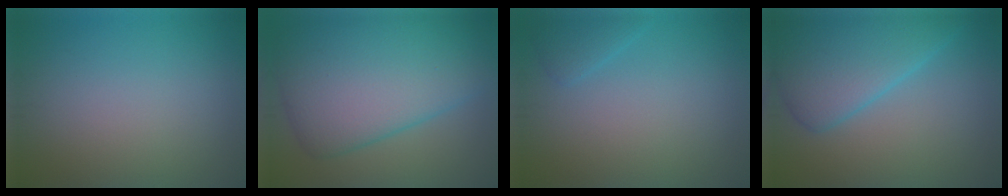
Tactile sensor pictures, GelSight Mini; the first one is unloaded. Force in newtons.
{"total": 11.0, "press": 11.0, "slide": 0.2}
{"total": 1.4, "press": 1.4, "slide": 0.1}
{"total": 7.0, "press": 7.0, "slide": 0.3}